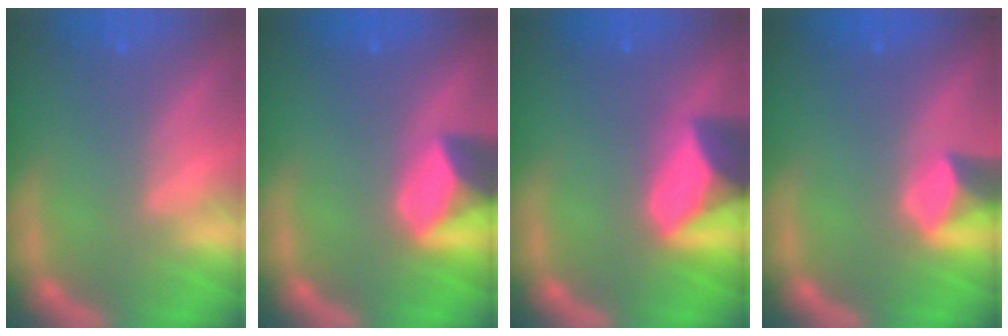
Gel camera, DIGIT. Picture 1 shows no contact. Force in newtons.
{"total": 5.4}
{"total": 8.0}
{"total": 3.0}